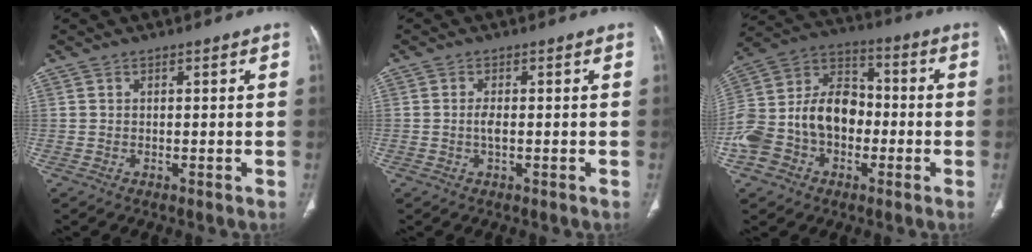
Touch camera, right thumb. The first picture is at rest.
{"total": 1.8, "force": [-0.3, 0.6, 1.7], "torque": [-0.038, -0.001, -0.007]}
{"total": 18.4, "force": [-3.9, 13.5, 11.8], "torque": [-0.226, 0.053, -0.073]}